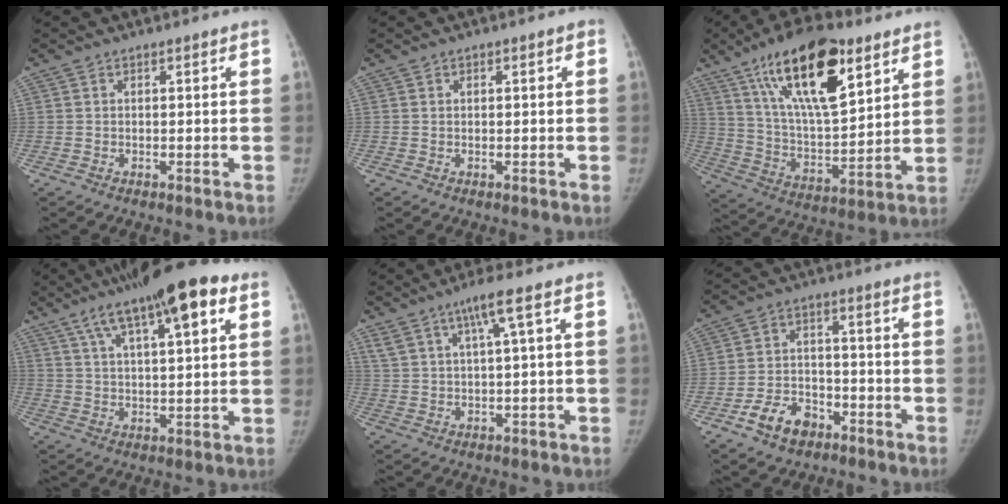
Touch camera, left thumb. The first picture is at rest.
{"total": 0.7, "force": [0.1, 0.6, 0.2], "torque": [0.008, 0.002, -0.003]}
{"total": 22.7, "force": [12.3, 9.0, 16.9], "torque": [-0.262, -0.045, 0.217]}
{"total": 16.9, "force": [8.9, 4.5, 13.6], "torque": [-0.197, -0.007, 0.140]}
{"total": 6.3, "force": [3.4, 0.0, 5.3], "torque": [-0.106, -0.005, 0.070]}
{"total": 8.2, "force": [-4.9, 5.4, 3.9], "torque": [-0.053, 0.031, -0.084]}